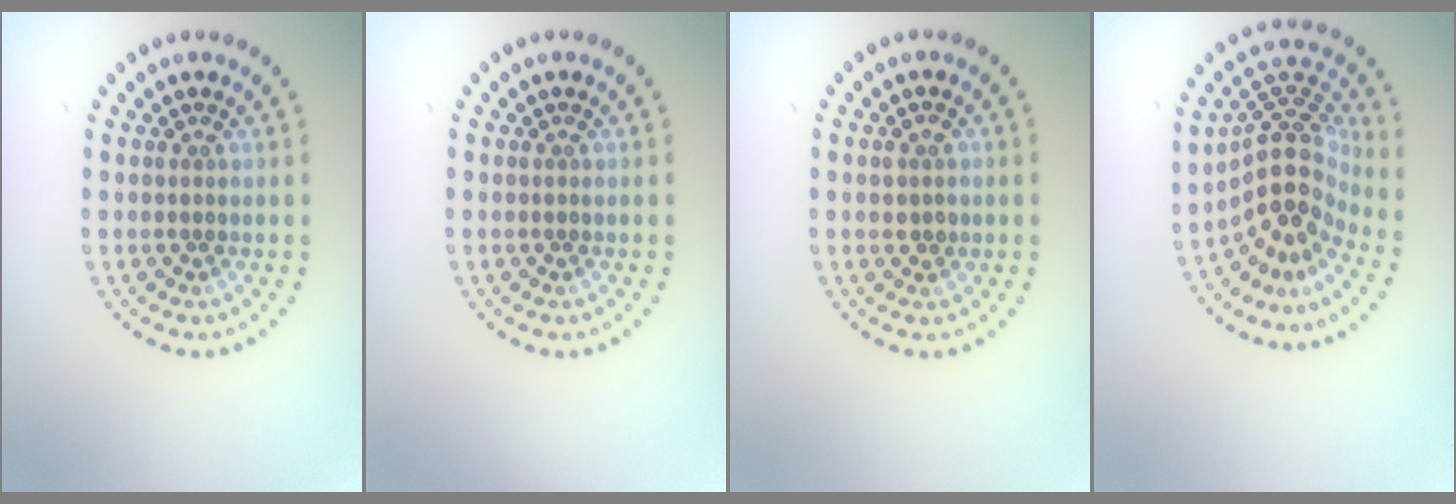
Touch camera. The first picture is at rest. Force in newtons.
{"total": 0.0}
{"total": 1.5, "press": 1.5, "slide": 0.1}
{"total": 5.3, "press": 3.9, "slide": 3.6}